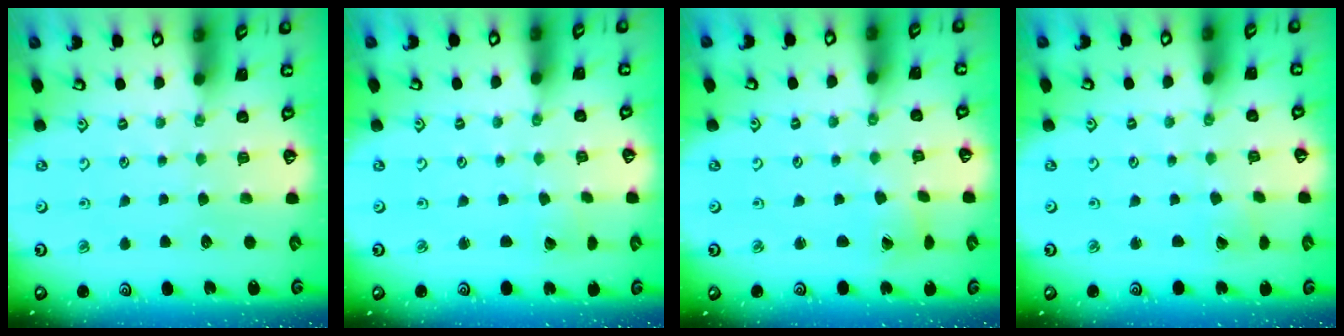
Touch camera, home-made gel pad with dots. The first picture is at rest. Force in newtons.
{"total": 1.3, "press": 1.3, "slide": 0.0}
{"total": 1.9, "press": 1.9, "slide": 0.2}
{"total": 0.0}